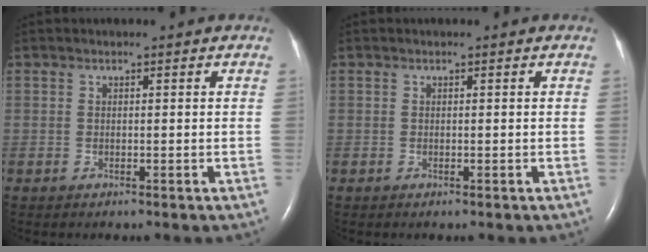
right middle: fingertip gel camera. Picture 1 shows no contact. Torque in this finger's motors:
{"motor_torque": [0.03, 0.03, -0.05, -0.01]}